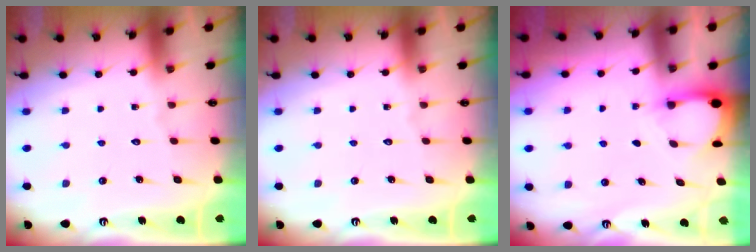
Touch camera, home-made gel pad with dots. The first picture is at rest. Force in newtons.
{"total": 0.0}
{"total": 3.4, "press": 3.3, "slide": 0.4}